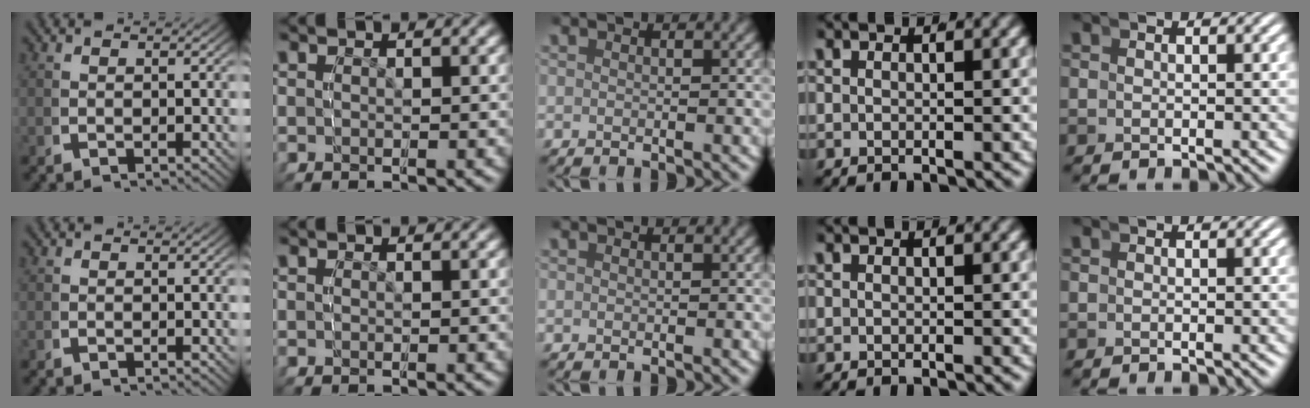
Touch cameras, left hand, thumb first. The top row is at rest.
{}